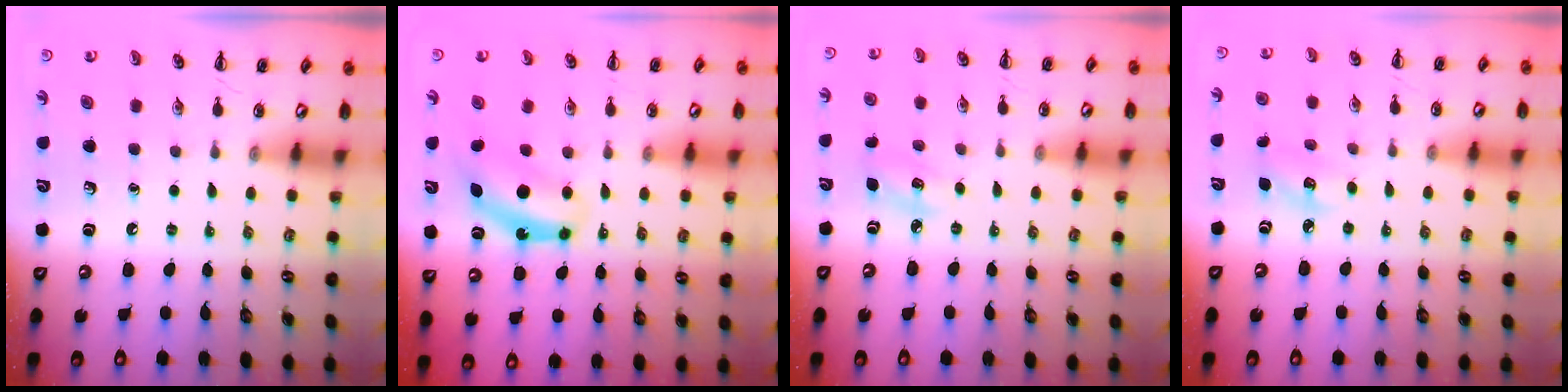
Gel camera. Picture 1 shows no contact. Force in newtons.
{"total": 7.0, "press": 7.0, "slide": 0.2}
{"total": 5.4, "press": 5.1, "slide": 1.6}
{"total": 3.9, "press": 3.8, "slide": 1.0}